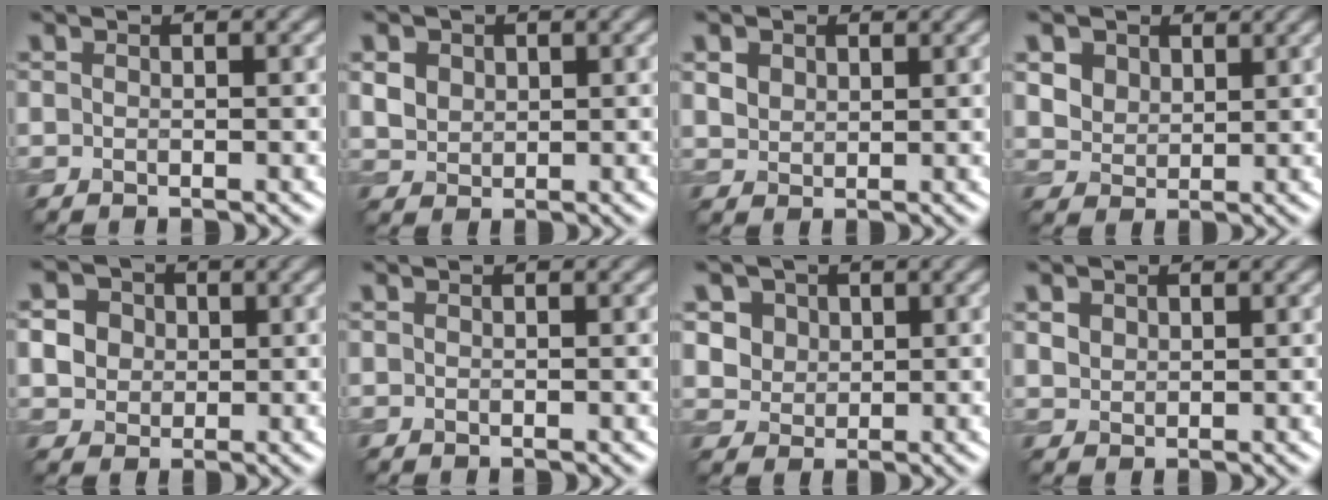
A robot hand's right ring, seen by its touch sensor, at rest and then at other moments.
{"total": 3.3, "force": [1.5, 2.5, 1.6], "torque": [-0.047, 0.006, 0.035]}
{"total": 3.1, "force": [1.8, 2.1, 1.2], "torque": [-0.041, 0.000, 0.035]}
{"total": 5.1, "force": [3.2, 3.4, 2.0], "torque": [-0.078, -0.008, 0.067]}
{"total": 6.2, "force": [1.9, 5.3, 2.6], "torque": [-0.062, 0.028, 0.027]}
{"total": 0.0}
{"total": 5.0, "force": [2.4, 3.9, 1.9], "torque": [-0.046, -0.001, 0.045]}
{"total": 1.8, "force": [1.1, 1.4, 0.6], "torque": [-0.018, -0.004, 0.028]}